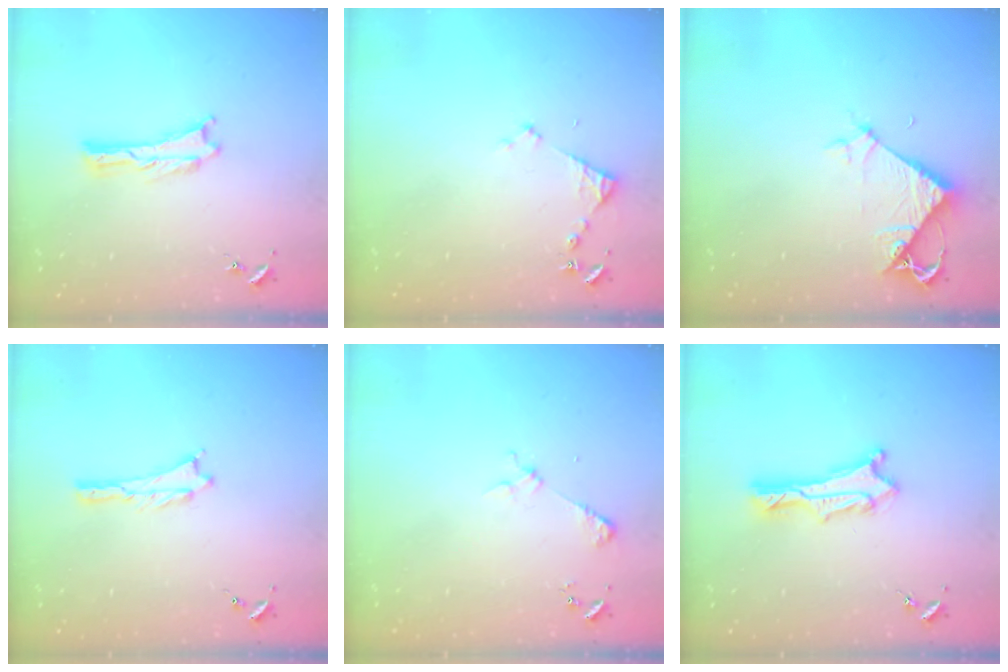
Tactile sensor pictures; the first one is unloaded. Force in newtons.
{"total": 3.2, "press": 3.2, "slide": 0.3}
{"total": 5.9, "press": 5.8, "slide": 0.5}
{"total": 0.5, "press": 0.5, "slide": 0.2}
{"total": 2.2, "press": 2.2, "slide": 0.2}
{"total": 3.0, "press": 3.0, "slide": 0.2}